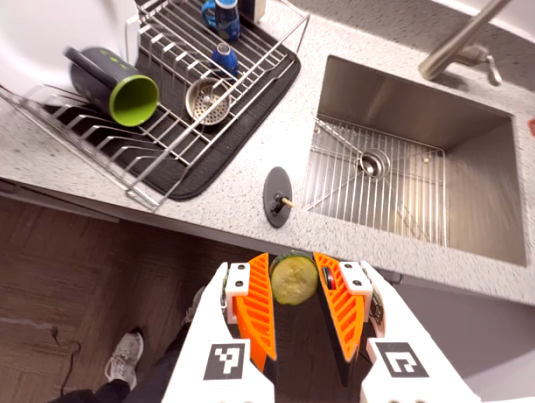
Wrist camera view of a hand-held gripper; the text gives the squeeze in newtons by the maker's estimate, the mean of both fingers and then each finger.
{"total": 8.2, "left": 8.3, "right": 8.1}